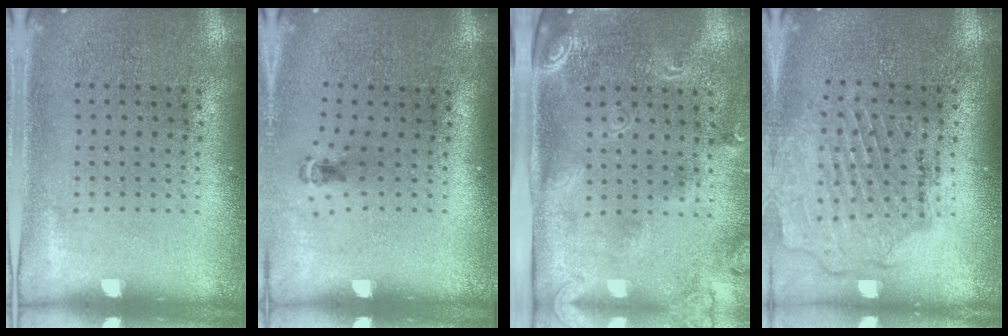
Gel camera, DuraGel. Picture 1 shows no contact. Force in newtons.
{"total": 0.6, "press": 0.4, "slide": 0.5}
{"total": 2.4, "press": 1.7, "slide": 1.7}
{"total": 1.6, "press": 1.6, "slide": 0.3}